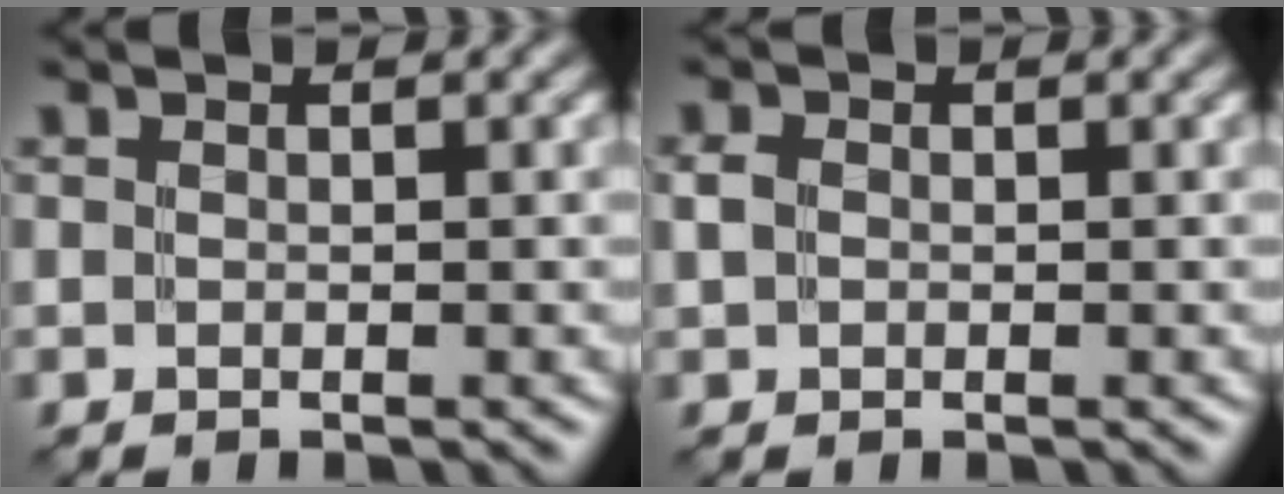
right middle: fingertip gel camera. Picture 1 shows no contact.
{"total": 1.3, "force": [0.1, 1.1, 0.7], "torque": [-0.015, 0.001, 0.000]}